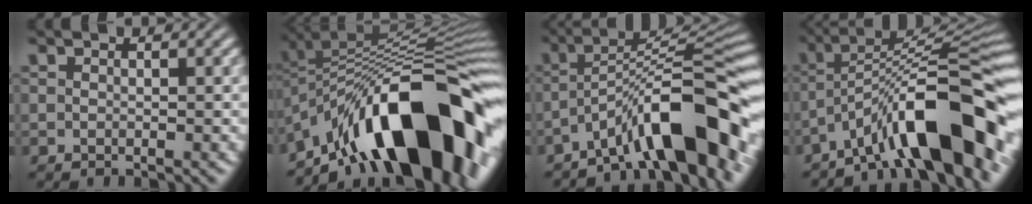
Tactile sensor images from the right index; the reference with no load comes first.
{"total": 20.2, "force": [-7.1, 10.4, 15.8], "torque": [-0.240, -0.027, -0.096]}
{"total": 9.0, "force": [-3.9, 2.2, 7.8], "torque": [-0.112, -0.013, -0.049]}
{"total": 10.8, "force": [-3.7, 3.5, 9.6], "torque": [-0.140, -0.018, -0.041]}